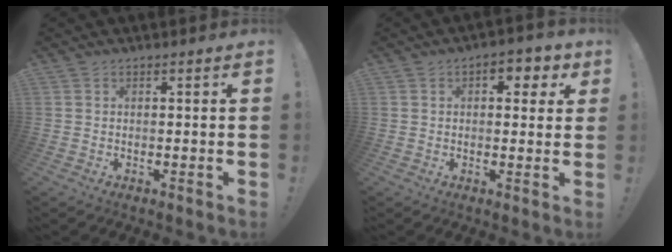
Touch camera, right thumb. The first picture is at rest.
{"total": 6.5, "force": [2.3, 3.9, 4.6], "torque": [-0.041, -0.007, 0.033]}